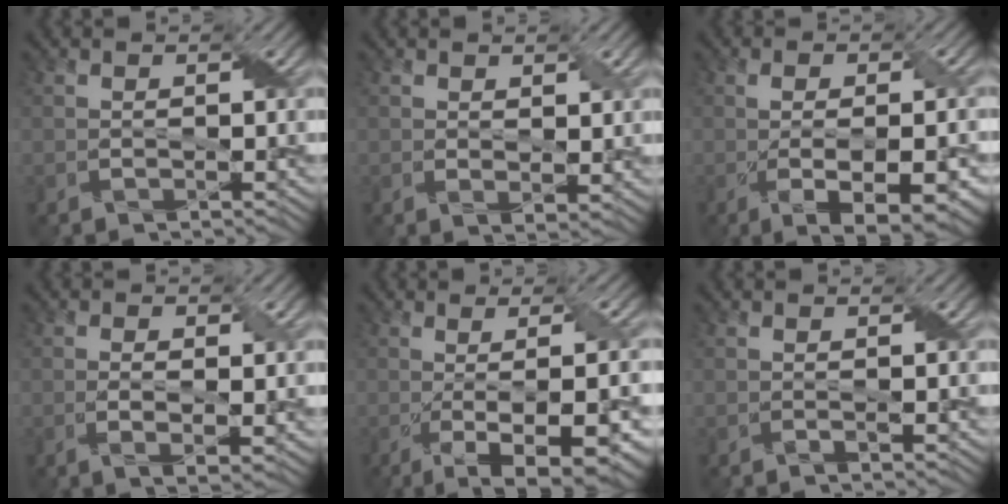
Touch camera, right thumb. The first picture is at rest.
{"total": 2.2, "force": [1.1, 1.1, 1.6], "torque": [-0.034, -0.008, 0.022]}
{"total": 7.8, "force": [-2.0, 2.7, 7.1], "torque": [-0.112, -0.013, -0.010]}
{"total": 3.8, "force": [-0.2, 1.3, 3.5], "torque": [-0.068, -0.007, -0.001]}
{"total": 11.0, "force": [-2.8, 2.9, 10.3], "torque": [-0.137, -0.004, -0.030]}
{"total": 0.6, "force": [0.0, -0.2, 0.6], "torque": [-0.012, -0.001, -0.002]}